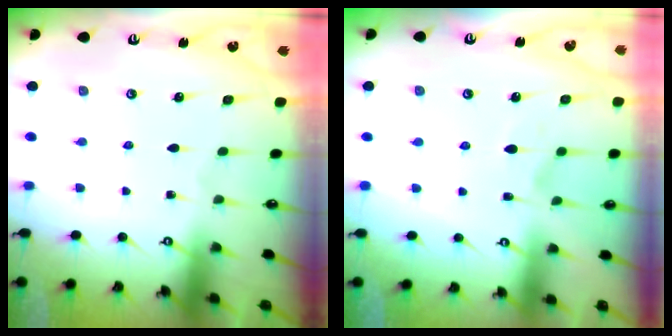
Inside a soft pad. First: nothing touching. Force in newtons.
{"total": 5.4, "press": 5.3, "slide": 1.2}